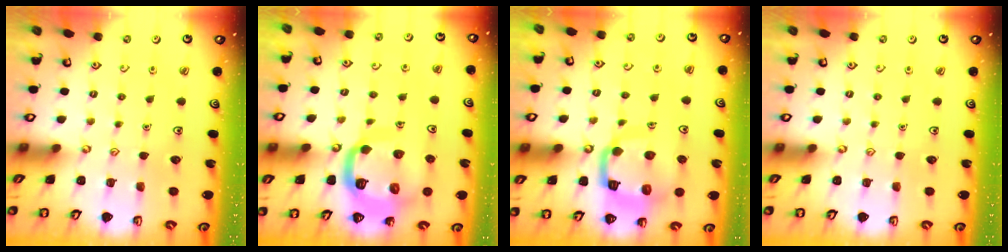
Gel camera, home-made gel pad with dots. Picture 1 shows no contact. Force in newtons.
{"total": 13.8, "press": 13.7, "slide": 1.6}
{"total": 12.6, "press": 12.6, "slide": 1.4}
{"total": 0.0}